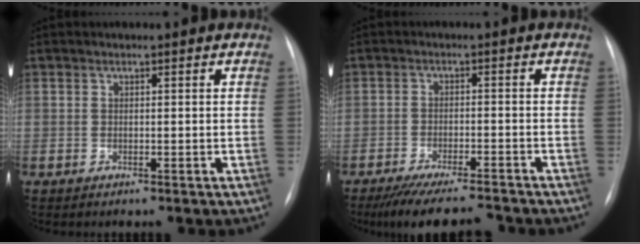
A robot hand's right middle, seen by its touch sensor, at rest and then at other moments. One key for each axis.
{"total": 11.1, "fx": -9.8, "fy": 1.2, "fz": 5.0, "tx": -0.078, "ty": -0.016, "tz": -0.143}